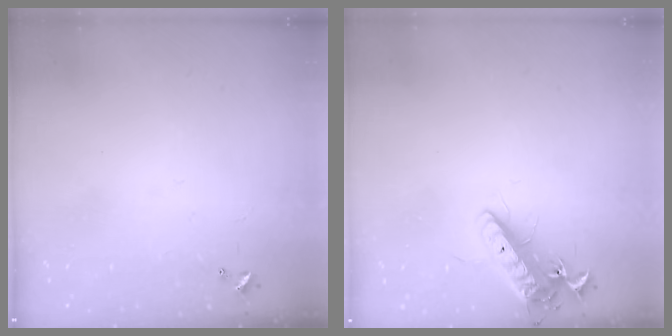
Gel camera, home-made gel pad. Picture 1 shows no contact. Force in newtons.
{"total": 13.6, "press": 13.4, "slide": 2.3}